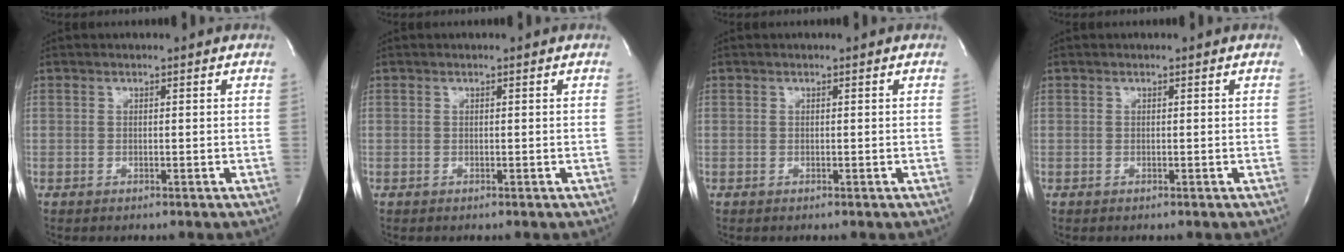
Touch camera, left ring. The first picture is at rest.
{"total": 0.0}
{"total": 0.0}
{"total": 0.0}